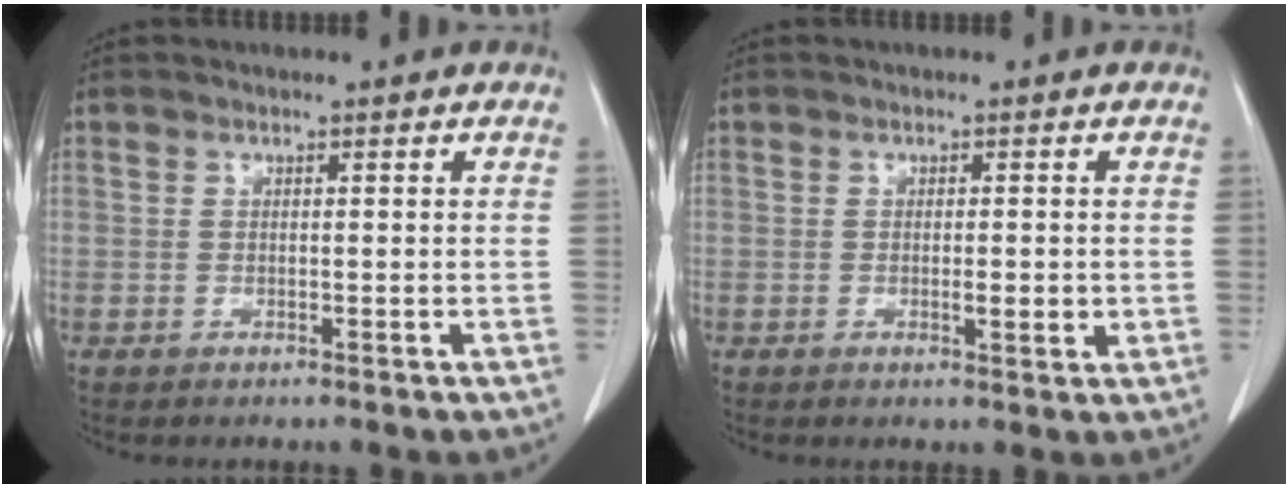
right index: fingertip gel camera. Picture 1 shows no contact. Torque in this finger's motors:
{"motor_torque": [0.42, 0.03, 0.18, 0.03]}